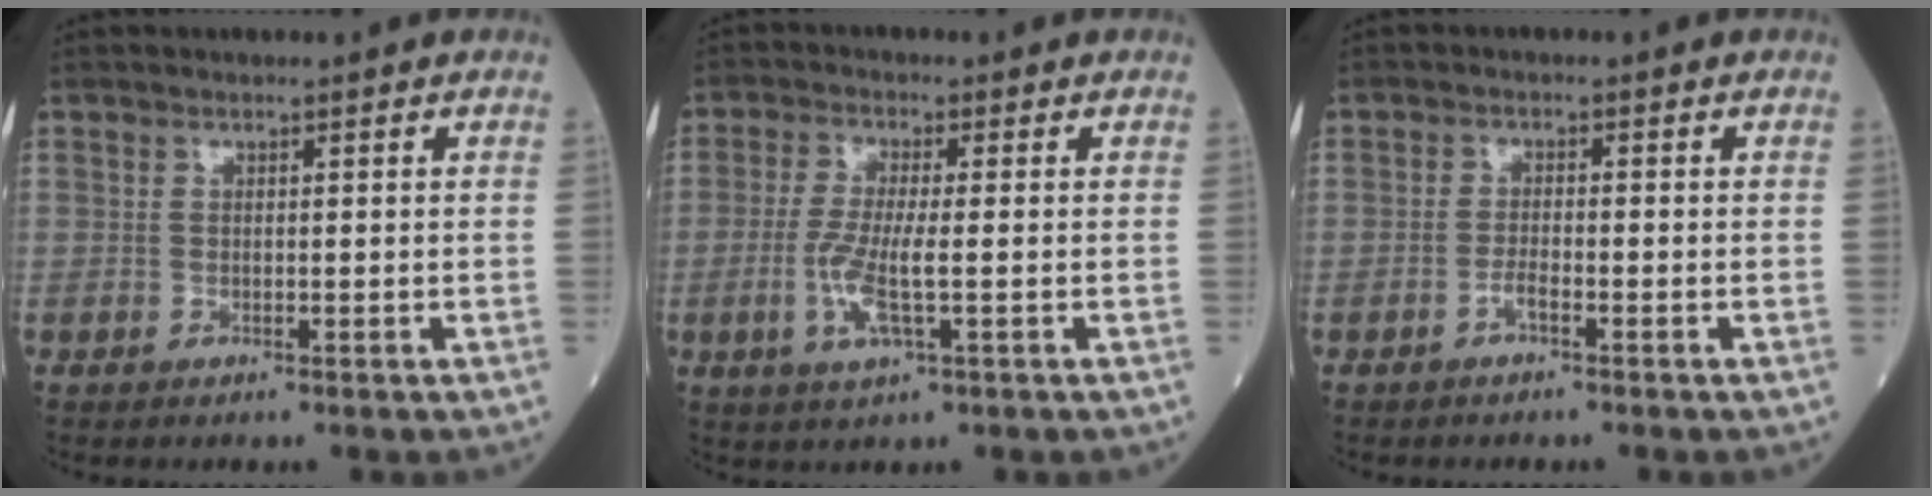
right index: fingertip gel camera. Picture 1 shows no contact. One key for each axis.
{"total": 6.3, "fx": -1.4, "fy": 0.8, "fz": 6.1, "tx": -0.135, "ty": -0.013, "tz": -0.030}
{"total": 1.6, "fx": -1.0, "fy": 0.1, "fz": 1.2, "tx": -0.024, "ty": 0.001, "tz": -0.021}